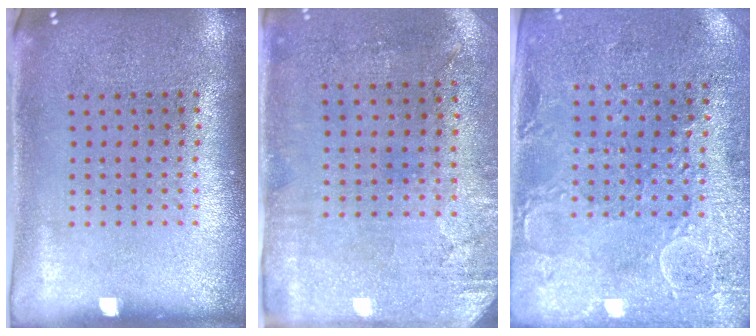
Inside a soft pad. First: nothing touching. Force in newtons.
{"total": 2.9, "press": 2.4, "slide": 1.7}
{"total": 2.7, "press": 2.5, "slide": 0.9}